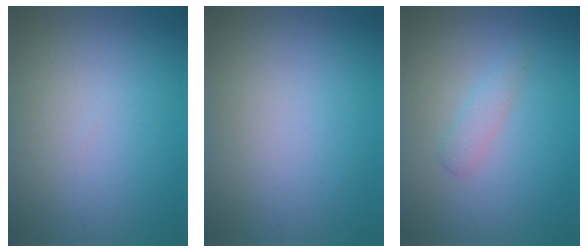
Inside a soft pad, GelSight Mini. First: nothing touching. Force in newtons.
{"total": 0.0}
{"total": 1.5, "press": 1.5, "slide": 0.1}